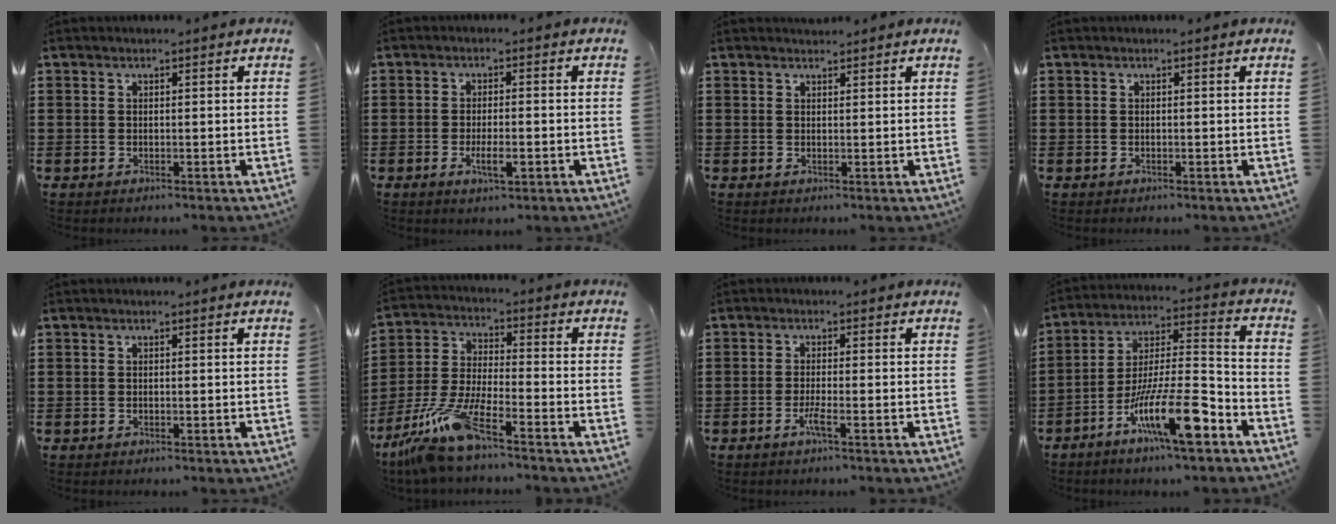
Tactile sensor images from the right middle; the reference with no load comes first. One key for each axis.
{"total": 3.5, "fx": -1.3, "fy": 1.0, "fz": 3.0, "tx": -0.050, "ty": 0.002, "tz": -0.023}
{"total": 0.7, "fx": 0.7, "fy": 0.1, "fz": 0.0, "tx": -0.004, "ty": 0.001, "tz": 0.014}
{"total": 0.0}
{"total": 0.0}
{"total": 10.3, "fx": -8.1, "fy": 0.5, "fz": 6.3, "tx": -0.148, "ty": -0.010, "tz": -0.164}
{"total": 2.3, "fx": -1.2, "fy": 0.0, "fz": 2.0, "tx": -0.042, "ty": -0.005, "tz": -0.025}
{"total": 14.4, "fx": -8.4, "fy": 2.7, "fz": 11.4, "tx": -0.212, "ty": 0.014, "tz": -0.152}